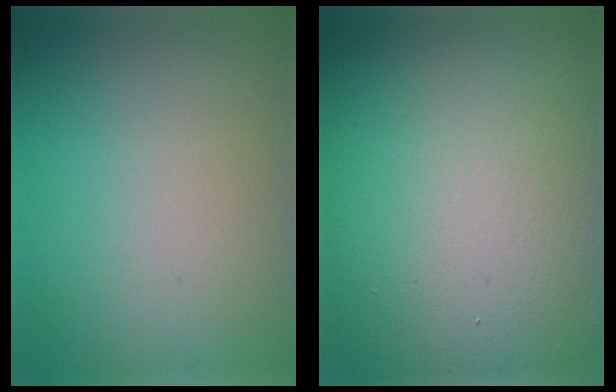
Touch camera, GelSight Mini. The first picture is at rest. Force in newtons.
{"total": 21.1, "press": 21.0, "slide": 1.4}